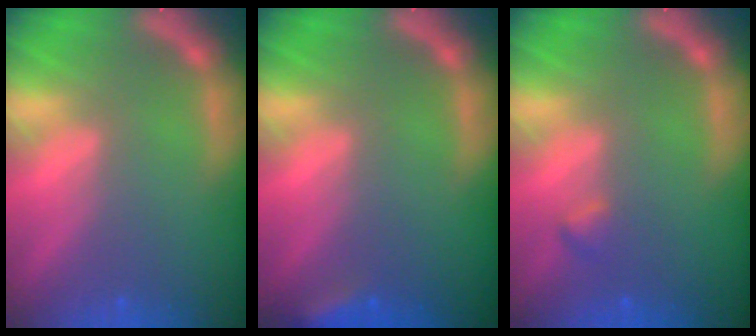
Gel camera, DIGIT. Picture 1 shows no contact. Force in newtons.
{"total": 2.4}
{"total": 0.9}